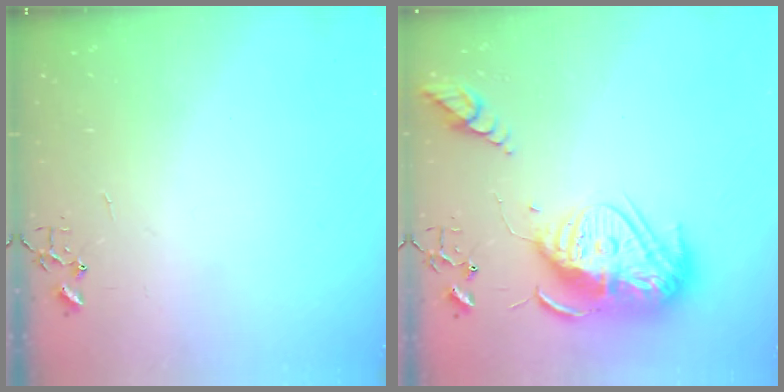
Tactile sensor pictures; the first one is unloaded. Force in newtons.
{"total": 18.9, "press": 18.8, "slide": 2.1}